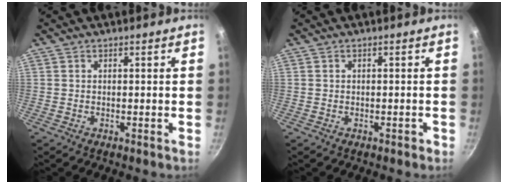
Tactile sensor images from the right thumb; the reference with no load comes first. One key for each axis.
{"total": 0.7, "fx": -0.5, "fy": 0.5, "fz": 0.3, "tx": 0.003, "ty": 0.010, "tz": -0.001}